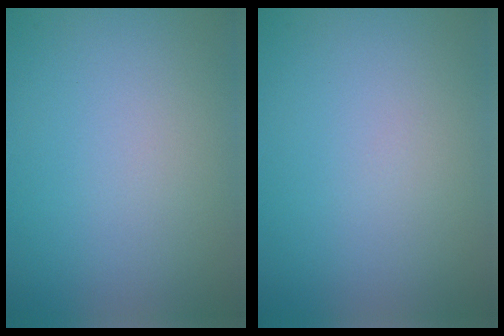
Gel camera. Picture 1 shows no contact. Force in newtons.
{"total": 0.0}